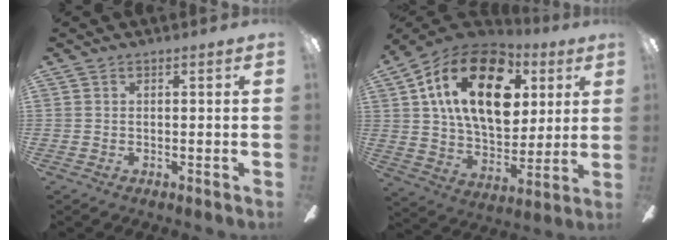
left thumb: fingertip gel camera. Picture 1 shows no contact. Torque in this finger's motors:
{"motor_torque": [2.50, 2.51, 1.34, -1.43, 0.25]}